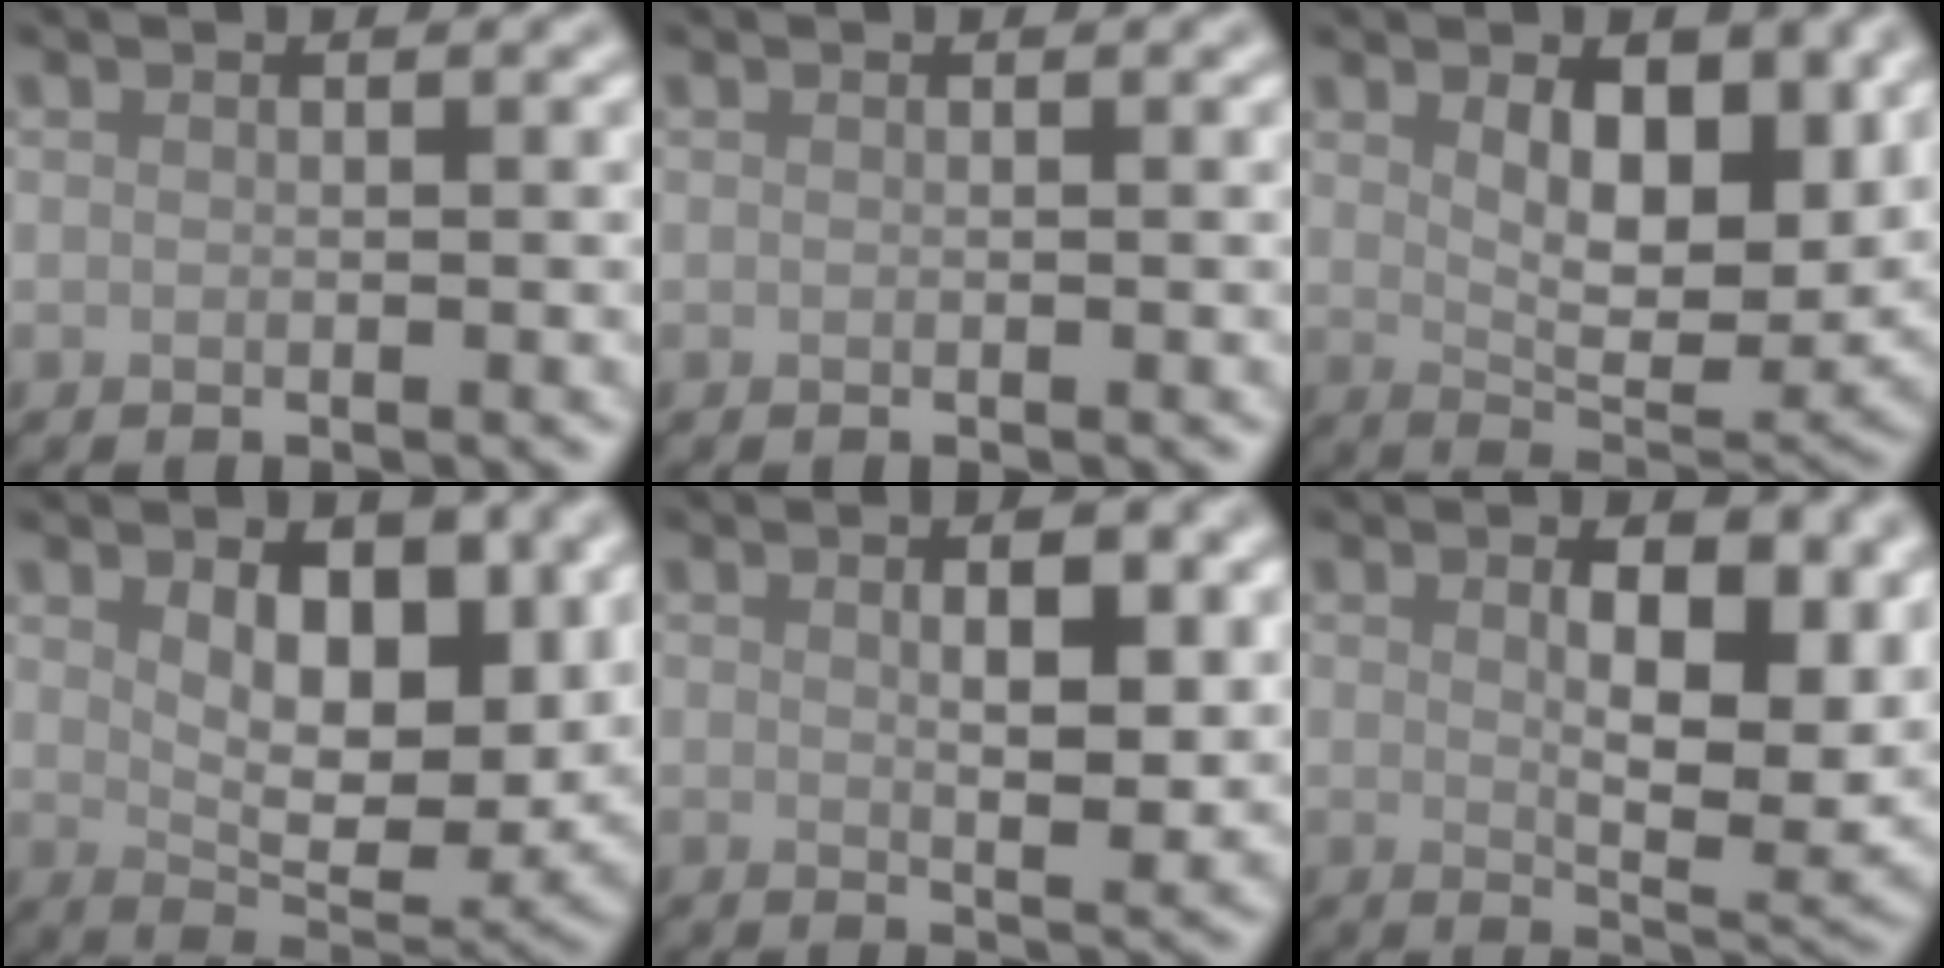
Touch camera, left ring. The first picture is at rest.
{"total": 0.0}
{"total": 7.4, "force": [2.3, 3.9, 5.8], "torque": [-0.094, -0.018, 0.041]}
{"total": 8.4, "force": [2.3, 4.8, 6.5], "torque": [-0.106, -0.021, 0.041]}
{"total": 4.2, "force": [1.1, 1.5, 3.7], "torque": [-0.058, -0.003, 0.021]}
{"total": 8.2, "force": [2.1, 3.8, 7.0], "torque": [-0.103, -0.013, 0.042]}